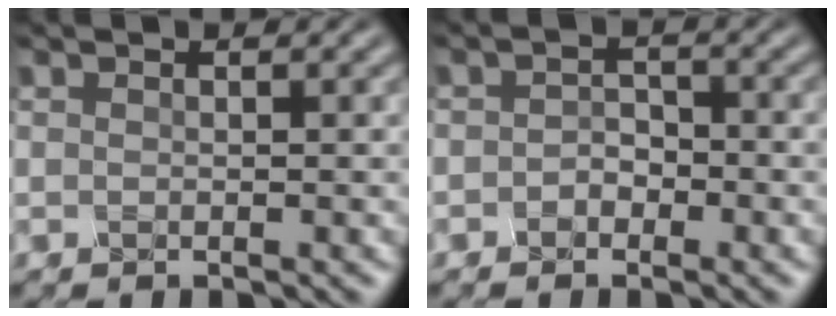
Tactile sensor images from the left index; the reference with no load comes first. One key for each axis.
{"total": 1.9, "fx": -1.2, "fy": 1.3, "fz": 0.7, "tx": -0.011, "ty": 0.001, "tz": -0.030}